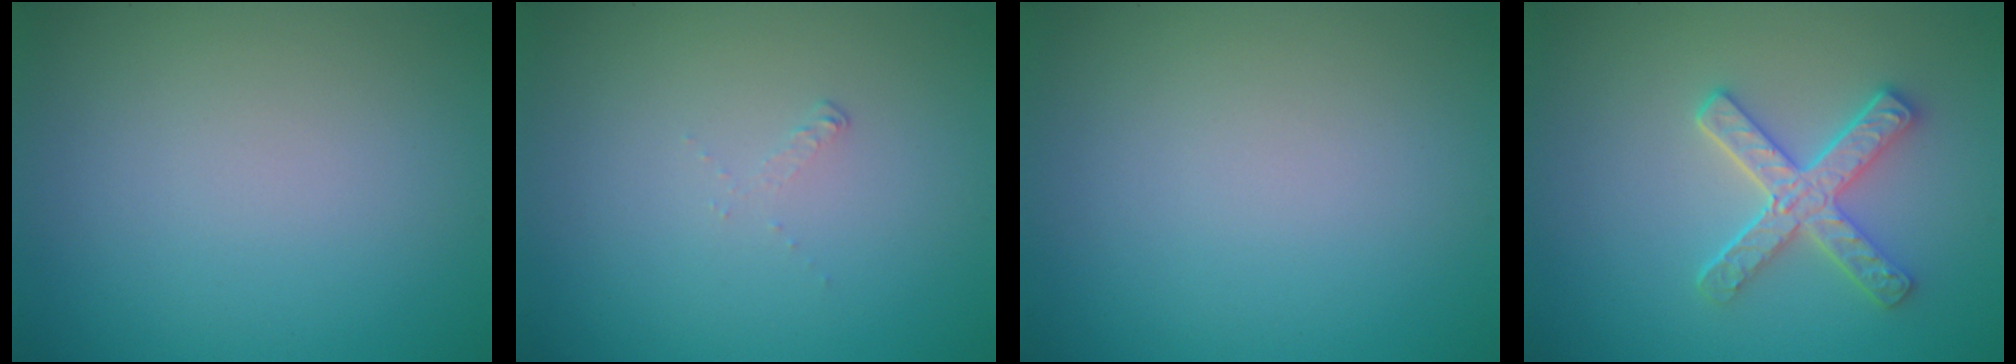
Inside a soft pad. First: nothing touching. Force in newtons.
{"total": 0.6, "press": 0.2, "slide": 0.6}
{"total": 0.0}
{"total": 3.7, "press": 3.2, "slide": 1.8}